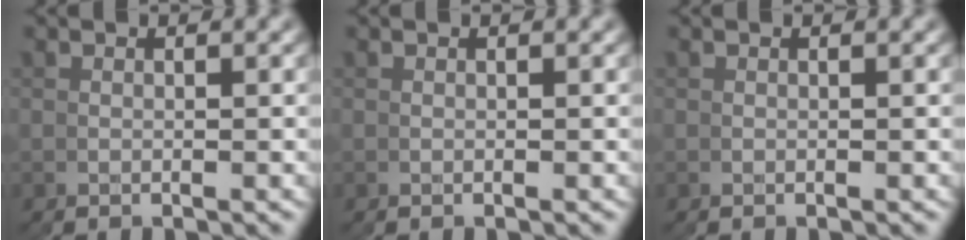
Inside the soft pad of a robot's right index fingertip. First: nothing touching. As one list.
[{"total": 0.0}, {"total": 0.0}]